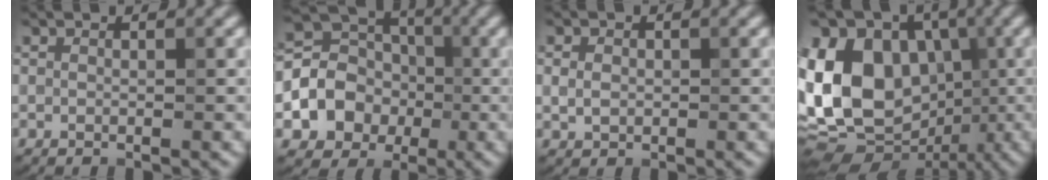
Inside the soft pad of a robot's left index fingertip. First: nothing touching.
{"total": 6.9, "force": [-1.5, 5.8, 3.4], "torque": [-0.063, 0.004, -0.045]}
{"total": 1.7, "force": [0.1, 1.3, 1.1], "torque": [-0.024, 0.005, 0.001]}
{"total": 15.6, "force": [-0.5, 11.9, 10.1], "torque": [-0.213, 0.032, -0.024]}